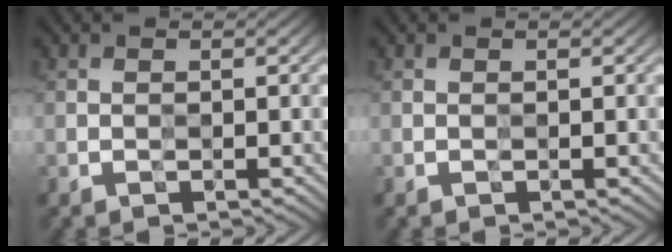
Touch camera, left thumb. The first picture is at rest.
{"total": 0.0}